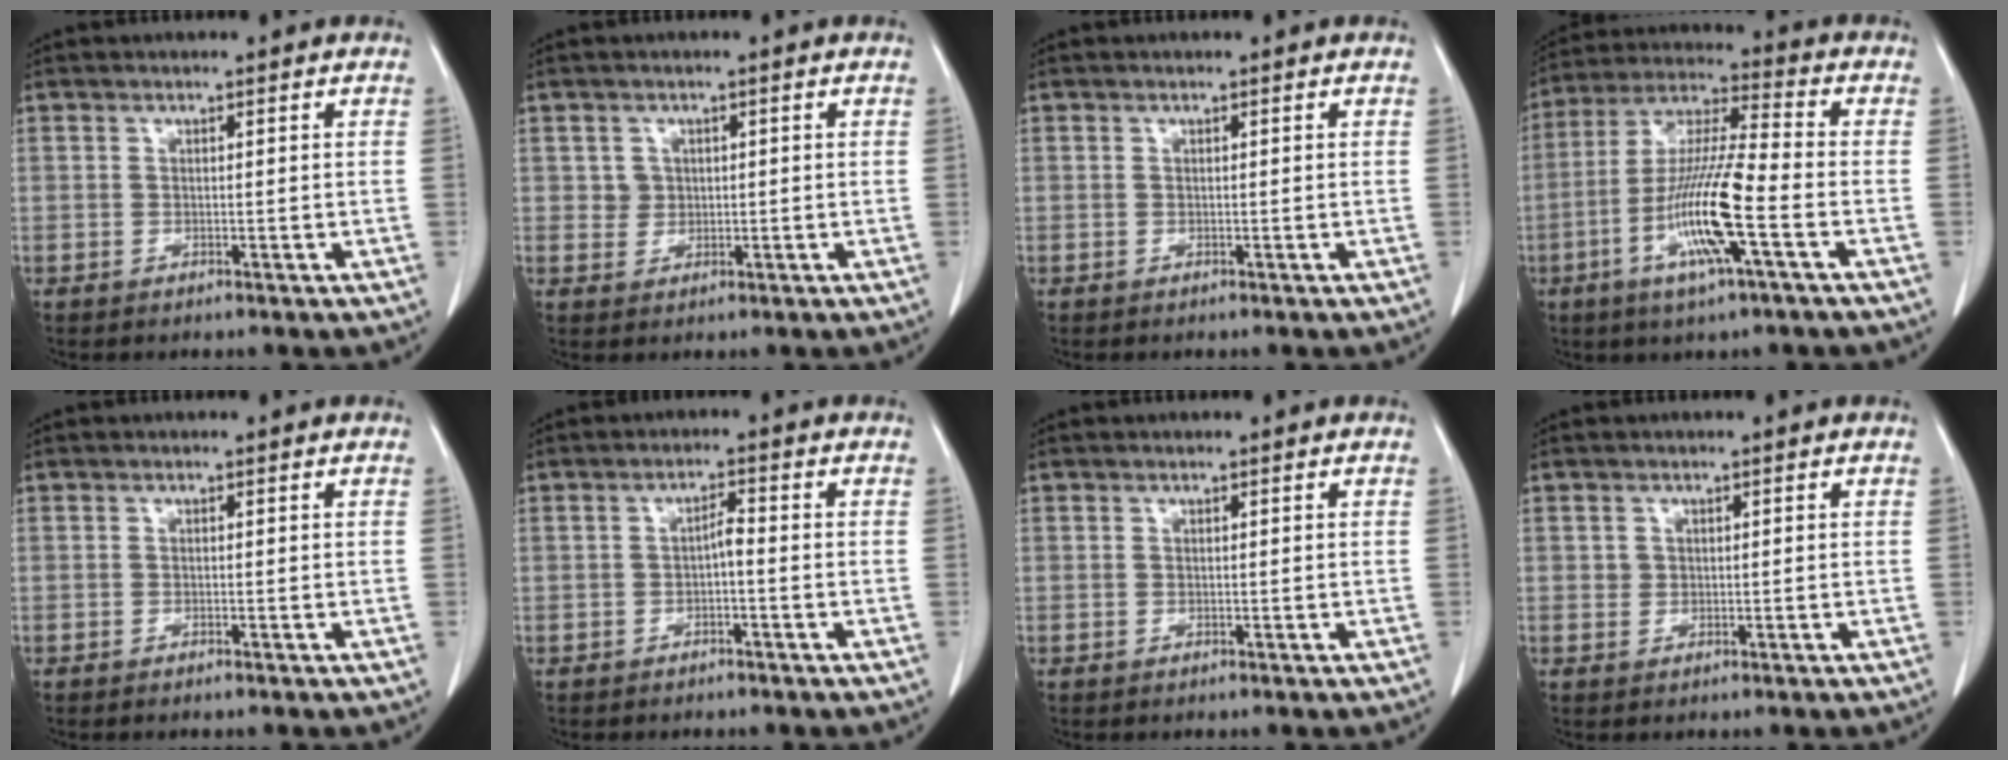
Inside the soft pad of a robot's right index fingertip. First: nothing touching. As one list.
[{"total": 2.0, "force": [0.6, 1.9, 0.2], "torque": [0.003, 0.003, 0.011]}, {"total": 0.0}, {"total": 14.2, "force": [-4.5, 0.6, 13.4], "torque": [-0.270, -0.006, -0.088]}, {"total": 0.8, "force": [-0.7, 0.0, 0.4], "torque": [-0.010, -0.001, -0.008]}, {"total": 2.0, "force": [-0.6, 0.4, 1.8], "torque": [-0.031, 0.004, -0.010]}, {"total": 0.0}, {"total": 1.0, "force": [0.2, 0.9, 0.1], "torque": [0.001, 0.004, 0.007]}]